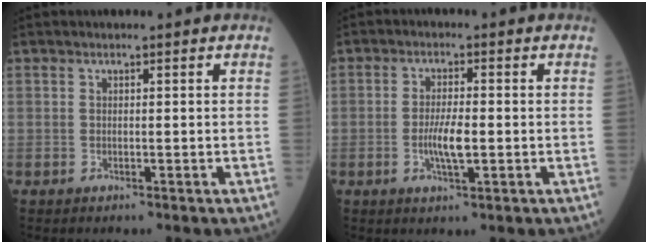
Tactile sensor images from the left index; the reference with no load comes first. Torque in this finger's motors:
{"motor_torque": [0.69, 0.27, 0.12, 0.03]}